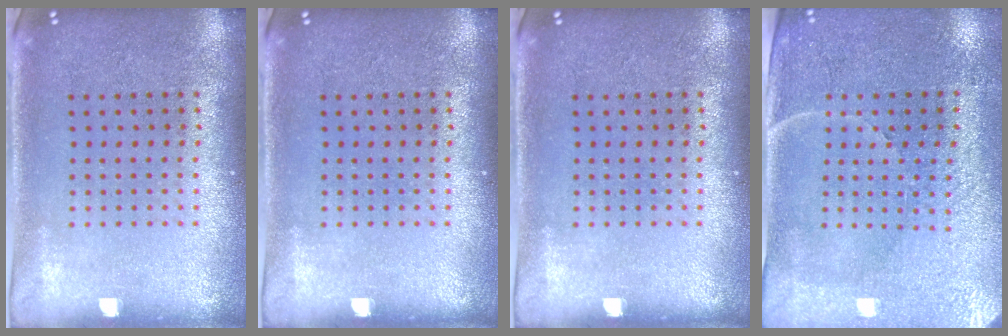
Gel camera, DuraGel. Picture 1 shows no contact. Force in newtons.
{"total": 0.0}
{"total": 0.0}
{"total": 3.4, "press": 3.1, "slide": 1.3}